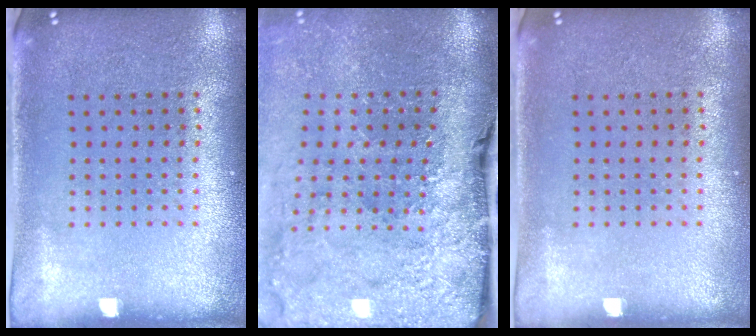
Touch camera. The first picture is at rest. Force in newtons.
{"total": 4.7, "press": 3.6, "slide": 3.0}
{"total": 0.0}